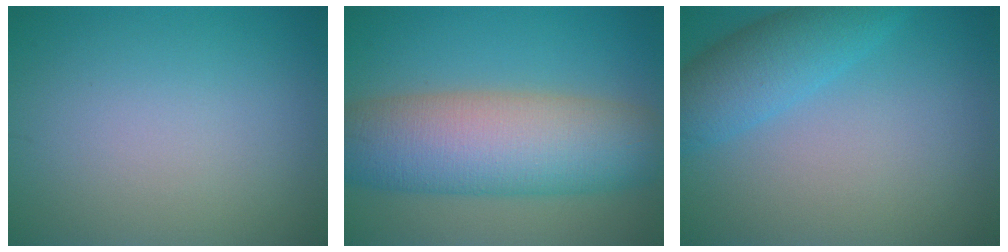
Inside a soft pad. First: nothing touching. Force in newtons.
{"total": 10.8, "press": 10.8, "slide": 0.5}
{"total": 3.6, "press": 3.6, "slide": 0.1}